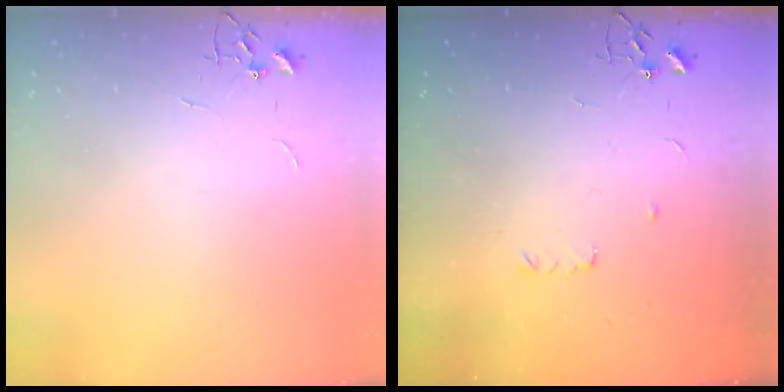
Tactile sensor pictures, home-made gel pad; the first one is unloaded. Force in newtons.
{"total": 3.6, "press": 3.6, "slide": 0.6}